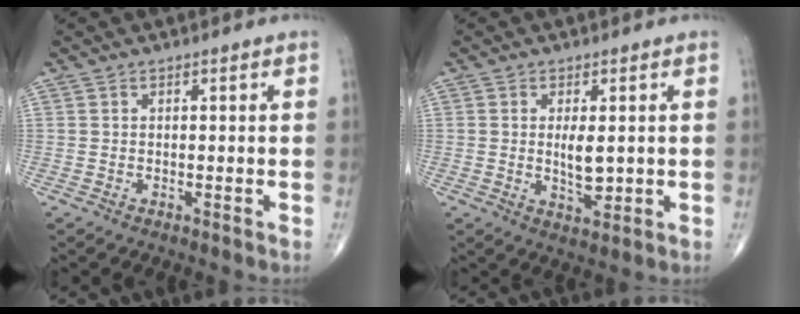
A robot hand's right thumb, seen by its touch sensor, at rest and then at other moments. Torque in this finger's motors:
{"motor_torque": [2.54, 2.47, 1.38, 0.12, 0.51]}